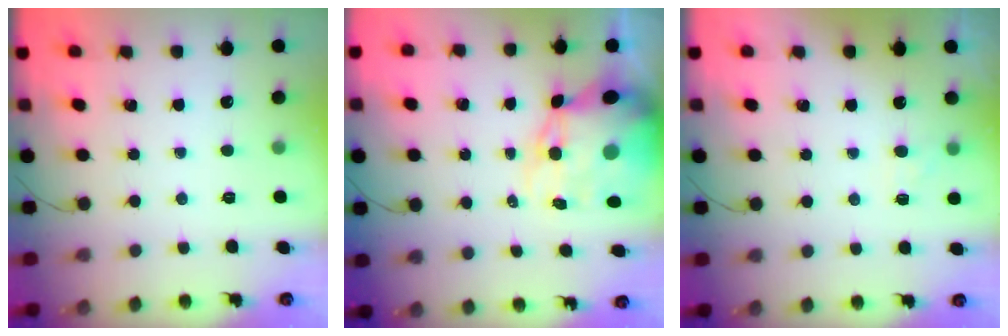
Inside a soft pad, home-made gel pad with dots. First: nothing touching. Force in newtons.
{"total": 15.6, "press": 15.2, "slide": 3.6}
{"total": 3.8, "press": 3.6, "slide": 1.3}